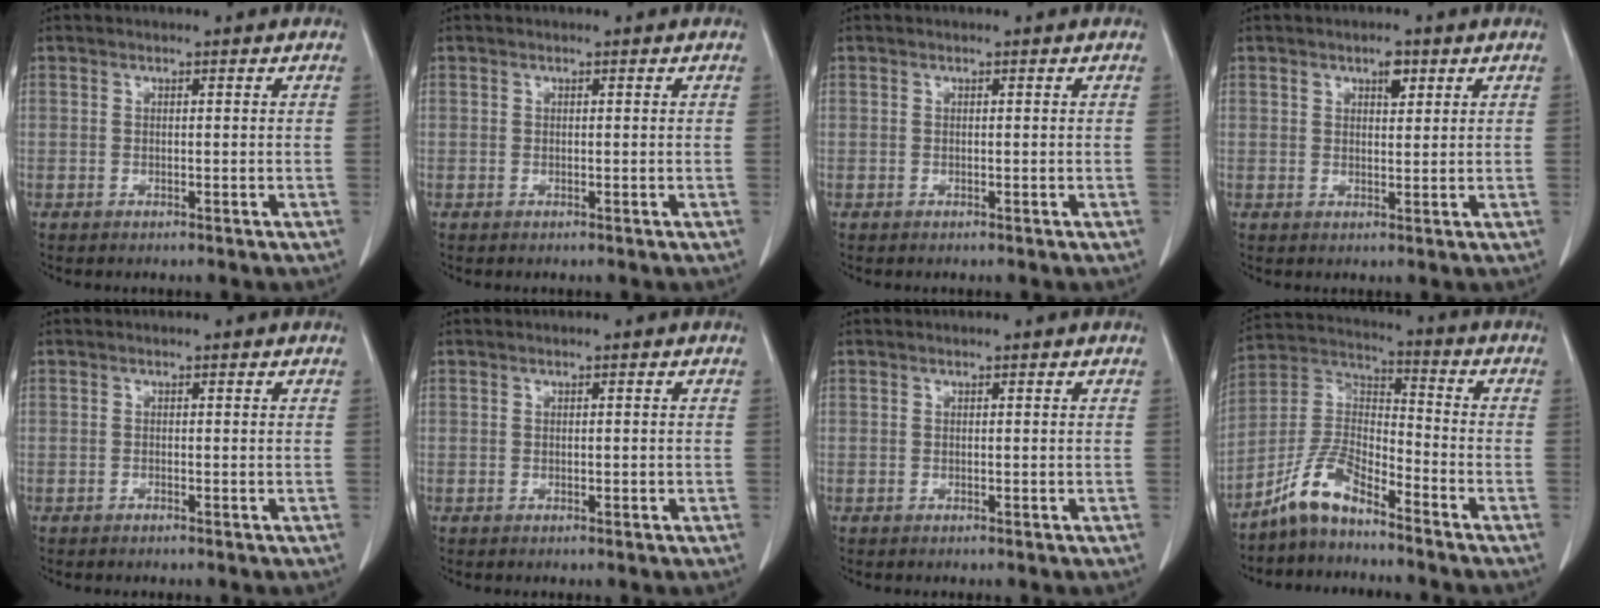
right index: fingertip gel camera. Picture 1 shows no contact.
{"total": 0.0}
{"total": 0.0}
{"total": 2.6, "force": [1.4, 1.1, 1.8], "torque": [-0.027, 0.001, 0.024]}
{"total": 0.0}
{"total": 0.6, "force": [-0.1, 0.3, 0.5], "torque": [-0.011, -0.001, 0.001]}
{"total": 0.0}
{"total": 8.9, "force": [-7.2, 2.6, 4.5], "torque": [-0.104, 0.021, -0.143]}